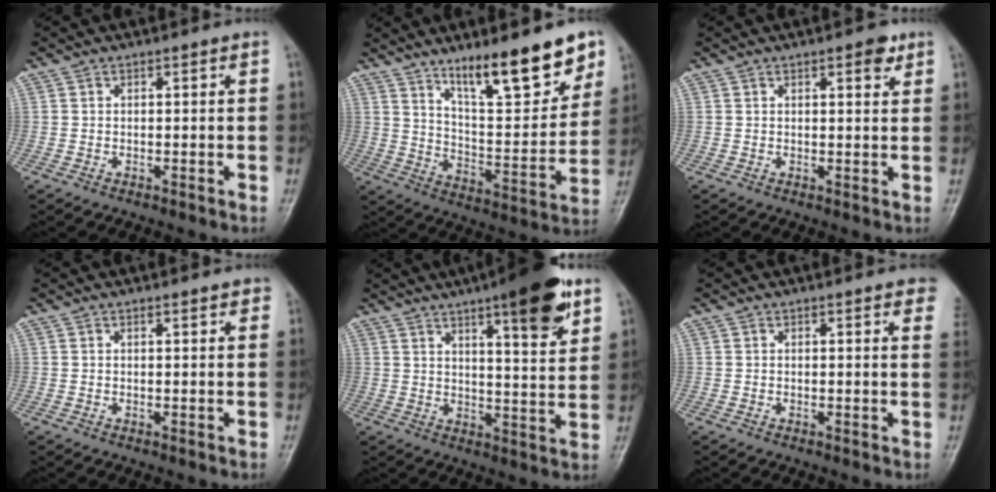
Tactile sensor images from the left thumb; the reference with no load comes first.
{"total": 17.7, "force": [11.9, 4.8, 12.2], "torque": [-0.144, -0.073, 0.198]}
{"total": 3.2, "force": [1.8, 0.9, 2.4], "torque": [-0.029, -0.008, 0.023]}
{"total": 1.4, "force": [1.1, 0.4, 0.7], "torque": [-0.005, -0.002, 0.011]}
{"total": 14.1, "force": [8.3, 2.9, 11.0], "torque": [-0.136, -0.042, 0.117]}
{"total": 5.4, "force": [3.8, 1.4, 3.6], "torque": [-0.025, -0.004, 0.031]}